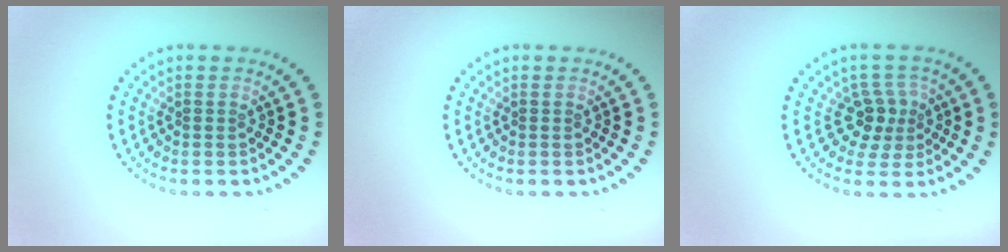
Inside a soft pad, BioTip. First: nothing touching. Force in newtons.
{"total": 0.0}
{"total": 2.9, "press": 2.5, "slide": 1.5}